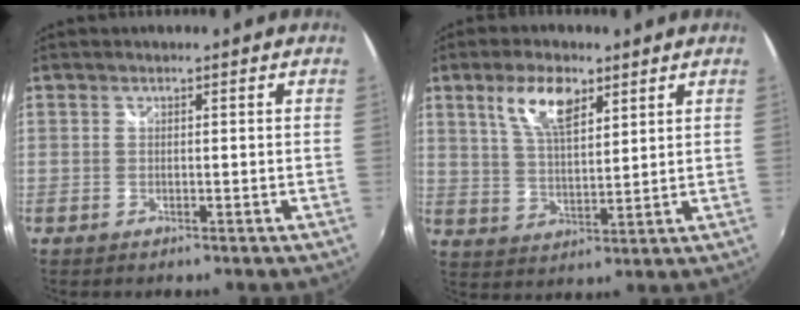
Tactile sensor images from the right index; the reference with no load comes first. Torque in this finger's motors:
{"motor_torque": [0.85, 0.82, 0.20, 0.07]}